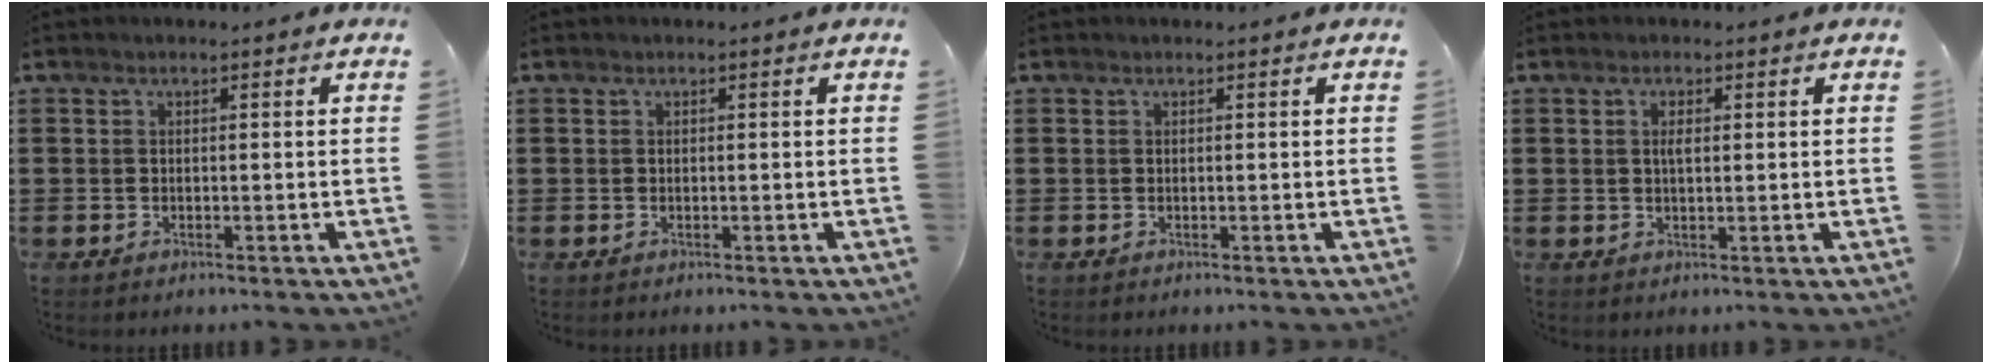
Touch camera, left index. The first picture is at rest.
{"total": 0.0}
{"total": 0.0}
{"total": 1.7, "force": [0.5, 0.5, 1.5], "torque": [-0.032, 0.002, 0.008]}